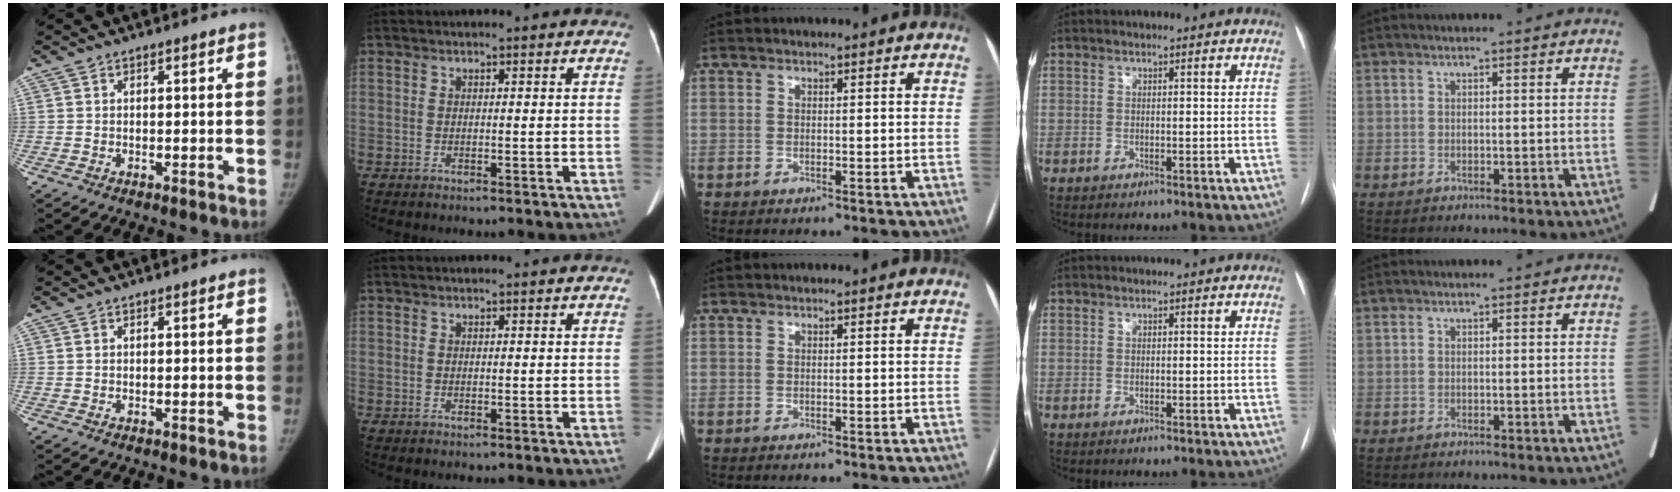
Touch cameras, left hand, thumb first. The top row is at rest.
{}